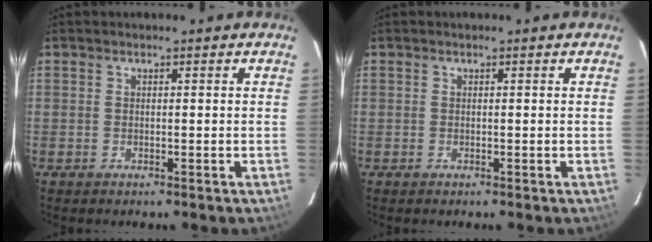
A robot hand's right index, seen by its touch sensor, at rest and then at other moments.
{"total": 0.0}